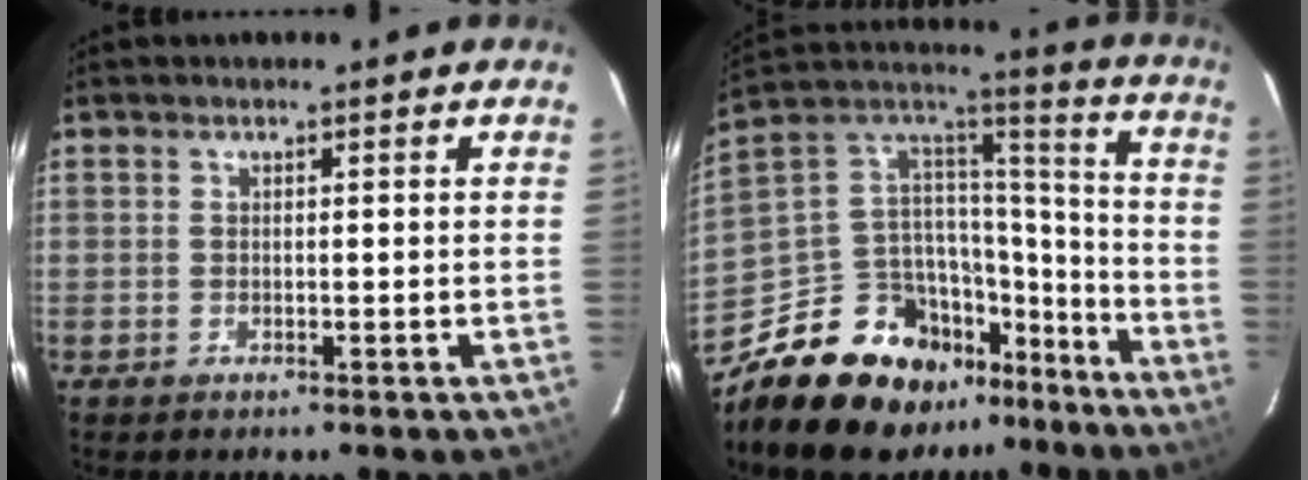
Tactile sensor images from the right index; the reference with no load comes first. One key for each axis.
{"total": 21.0, "fx": -14.6, "fy": 11.6, "fz": 9.7, "tx": -0.195, "ty": 0.045, "tz": -0.225}